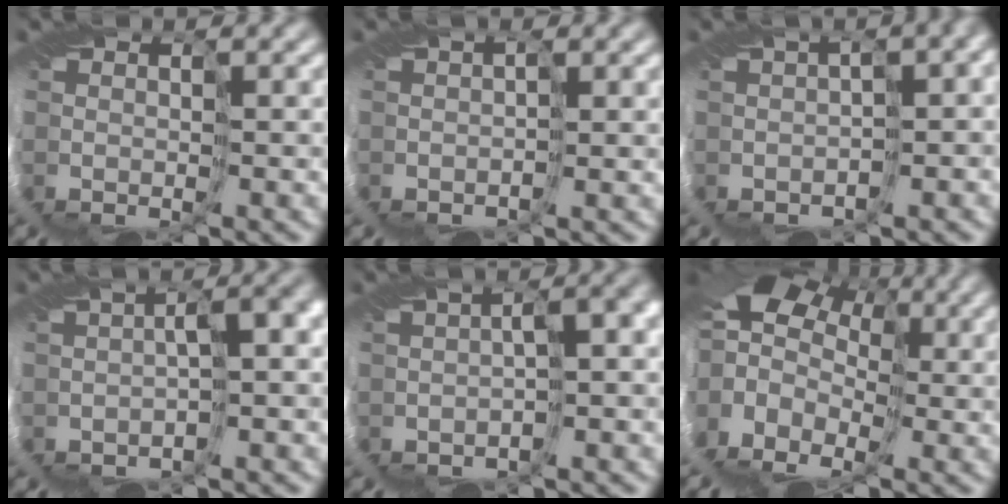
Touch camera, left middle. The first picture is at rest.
{"total": 1.5, "force": [0.5, 0.9, 1.0], "torque": [-0.013, 0.011, 0.009]}
{"total": 8.2, "force": [-0.7, 3.9, 7.1], "torque": [-0.105, 0.016, 0.015]}
{"total": 3.8, "force": [-1.1, 0.9, 3.6], "torque": [-0.036, 0.013, -0.014]}
{"total": 4.3, "force": [-1.2, 1.3, 3.9], "torque": [-0.043, 0.010, -0.013]}
{"total": 10.9, "force": [1.3, 8.2, 7.1], "torque": [-0.155, 0.015, 0.012]}